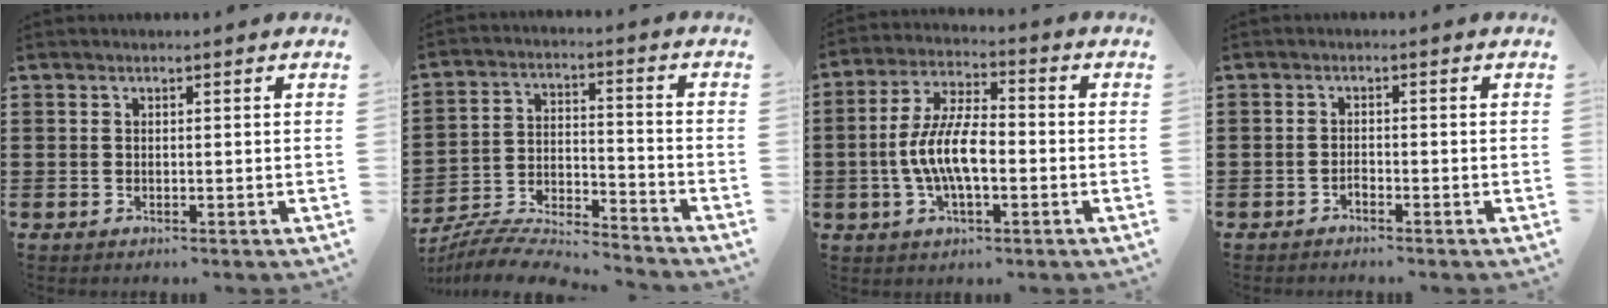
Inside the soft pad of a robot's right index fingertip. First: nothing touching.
{"total": 6.5, "force": [-6.3, 0.7, 1.5], "torque": [-0.040, -0.006, -0.128]}
{"total": 9.3, "force": [-1.8, 3.8, 8.3], "torque": [-0.183, -0.004, -0.039]}
{"total": 1.0, "force": [-1.0, 0.2, 0.2], "torque": [-0.007, -0.001, -0.019]}